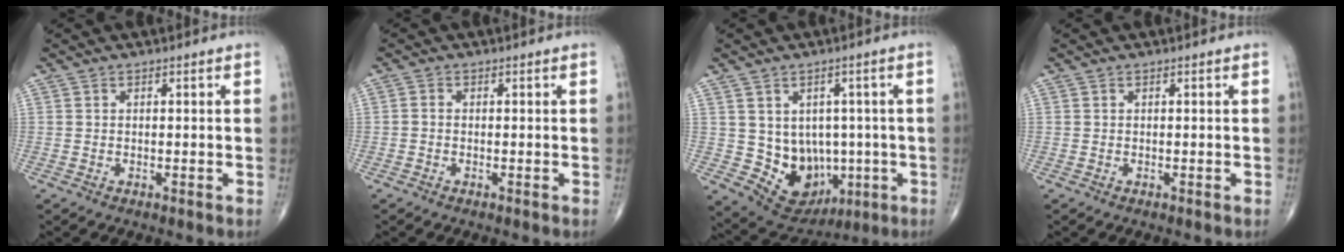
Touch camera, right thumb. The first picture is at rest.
{"total": 0.8, "force": [-0.3, 0.6, 0.5], "torque": [-0.006, 0.001, -0.008]}
{"total": 11.0, "force": [-1.2, 9.0, 6.2], "torque": [-0.043, 0.009, 0.011]}
{"total": 0.0}